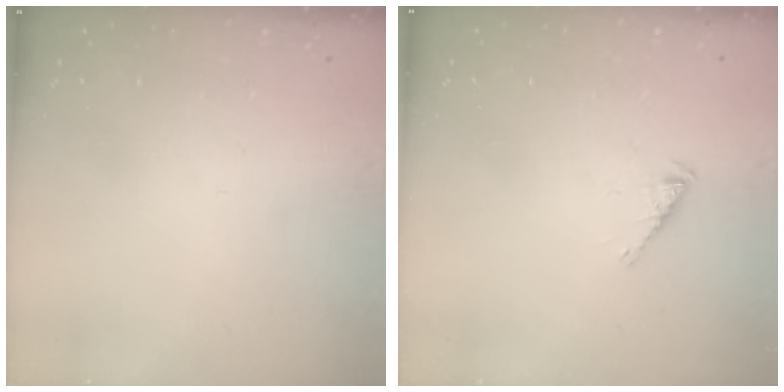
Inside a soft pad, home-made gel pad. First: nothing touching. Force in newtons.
{"total": 2.7, "press": 2.6, "slide": 0.4}